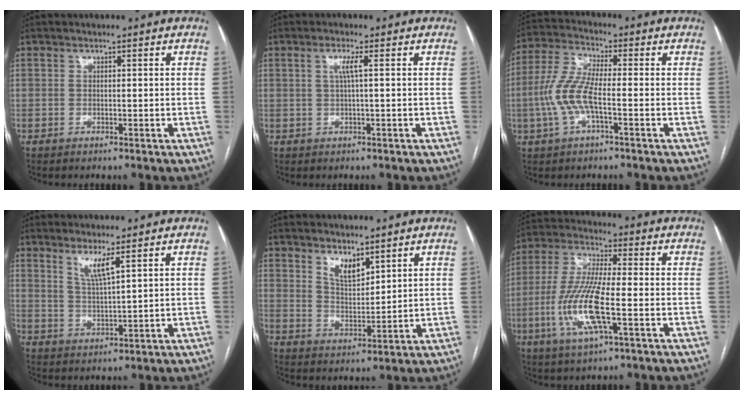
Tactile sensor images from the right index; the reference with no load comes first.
{"total": 2.2, "force": [0.5, -0.3, 2.1], "torque": [-0.043, 0.002, 0.008]}
{"total": 8.3, "force": [-1.9, 1.8, 7.9], "torque": [-0.184, 0.011, -0.045]}
{"total": 4.2, "force": [2.6, -0.2, 3.2], "torque": [-0.064, -0.015, 0.053]}
{"total": 4.9, "force": [3.6, 1.9, 2.8], "torque": [-0.055, -0.010, 0.073]}
{"total": 12.5, "force": [-3.5, 1.7, 11.8], "torque": [-0.254, -0.011, -0.069]}